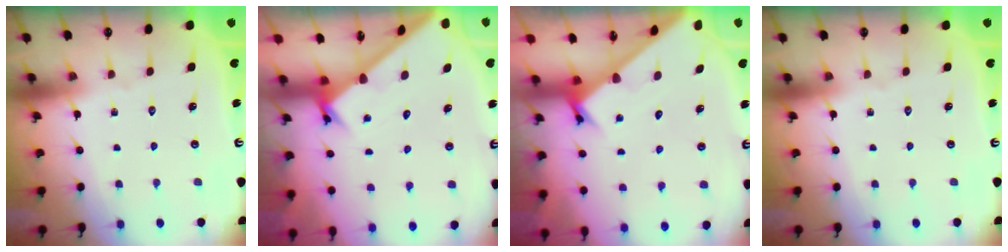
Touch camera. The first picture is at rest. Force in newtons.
{"total": 2.1, "press": 2.1, "slide": 0.1}
{"total": 2.2, "press": 2.2, "slide": 0.1}
{"total": 0.0}